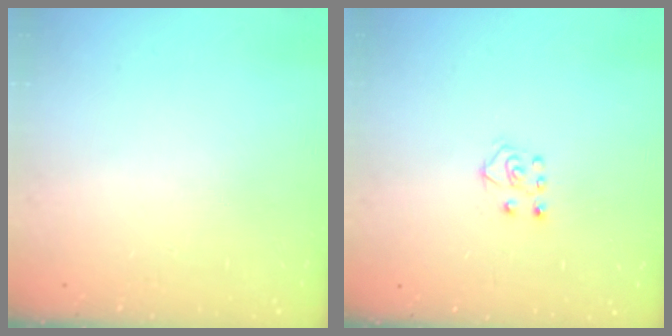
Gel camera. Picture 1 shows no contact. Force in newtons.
{"total": 5.2, "press": 5.2, "slide": 0.4}